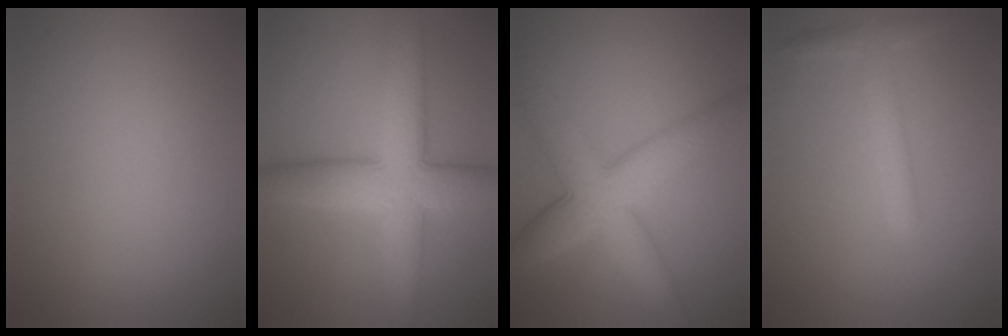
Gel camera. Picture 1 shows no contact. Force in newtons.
{"total": 8.4, "press": 8.4, "slide": 0.3}
{"total": 8.3, "press": 8.3, "slide": 0.2}
{"total": 2.3, "press": 2.3, "slide": 0.0}